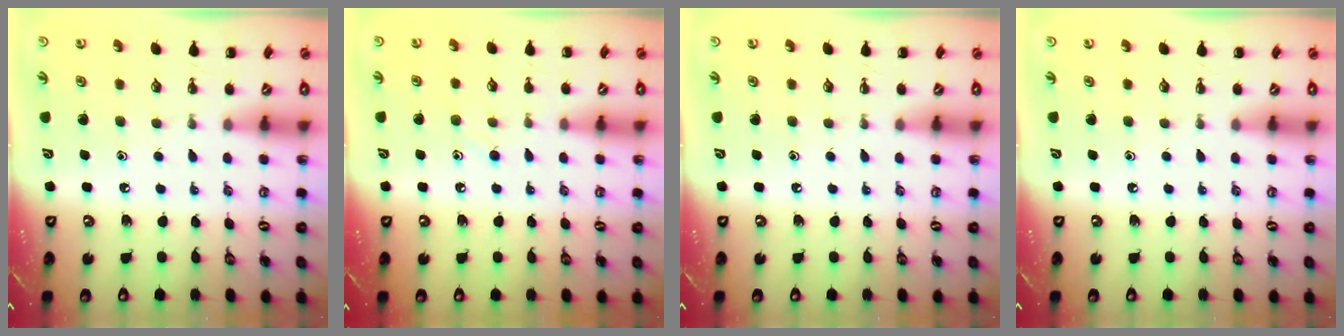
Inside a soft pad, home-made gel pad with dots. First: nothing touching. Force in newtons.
{"total": 6.6, "press": 6.3, "slide": 2.1}
{"total": 0.0}
{"total": 0.0}